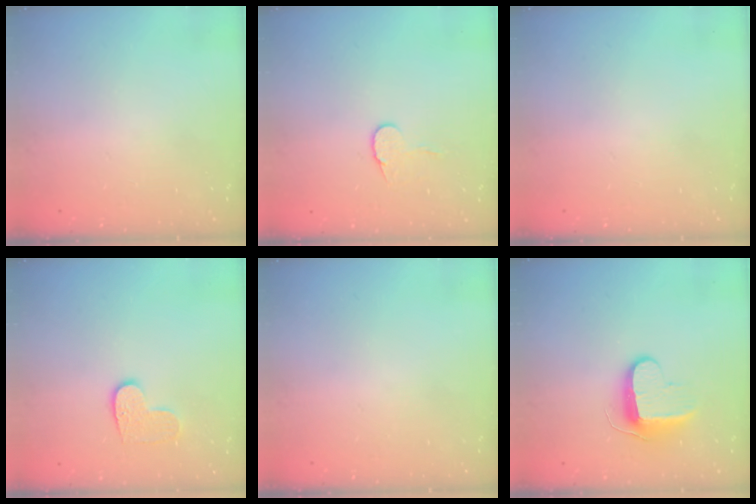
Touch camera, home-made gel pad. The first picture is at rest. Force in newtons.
{"total": 7.3, "press": 7.3, "slide": 0.4}
{"total": 0.0}
{"total": 6.4, "press": 6.4, "slide": 0.3}
{"total": 0.0}
{"total": 10.5, "press": 10.4, "slide": 1.0}